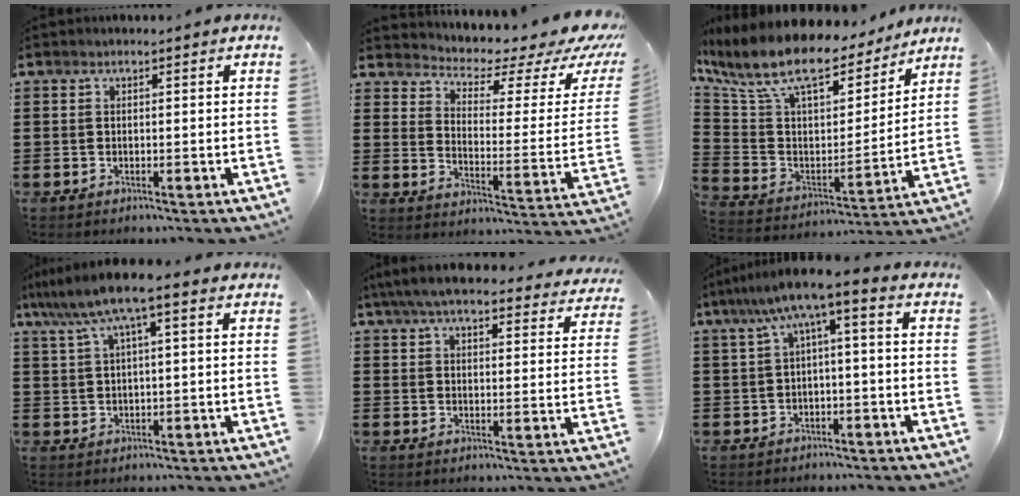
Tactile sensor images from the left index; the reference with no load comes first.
{"total": 3.6, "force": [2.8, 1.0, 2.1], "torque": [-0.045, -0.036, 0.038]}
{"total": 12.0, "force": [9.4, 3.9, 6.4], "torque": [-0.165, -0.056, 0.163]}
{"total": 7.0, "force": [3.6, 0.6, 5.9], "torque": [-0.131, -0.006, 0.058]}
{"total": 6.7, "force": [6.1, 0.7, 2.8], "torque": [-0.075, -0.020, 0.110]}
{"total": 4.9, "force": [-0.5, 0.4, 4.8], "torque": [-0.097, -0.012, -0.019]}